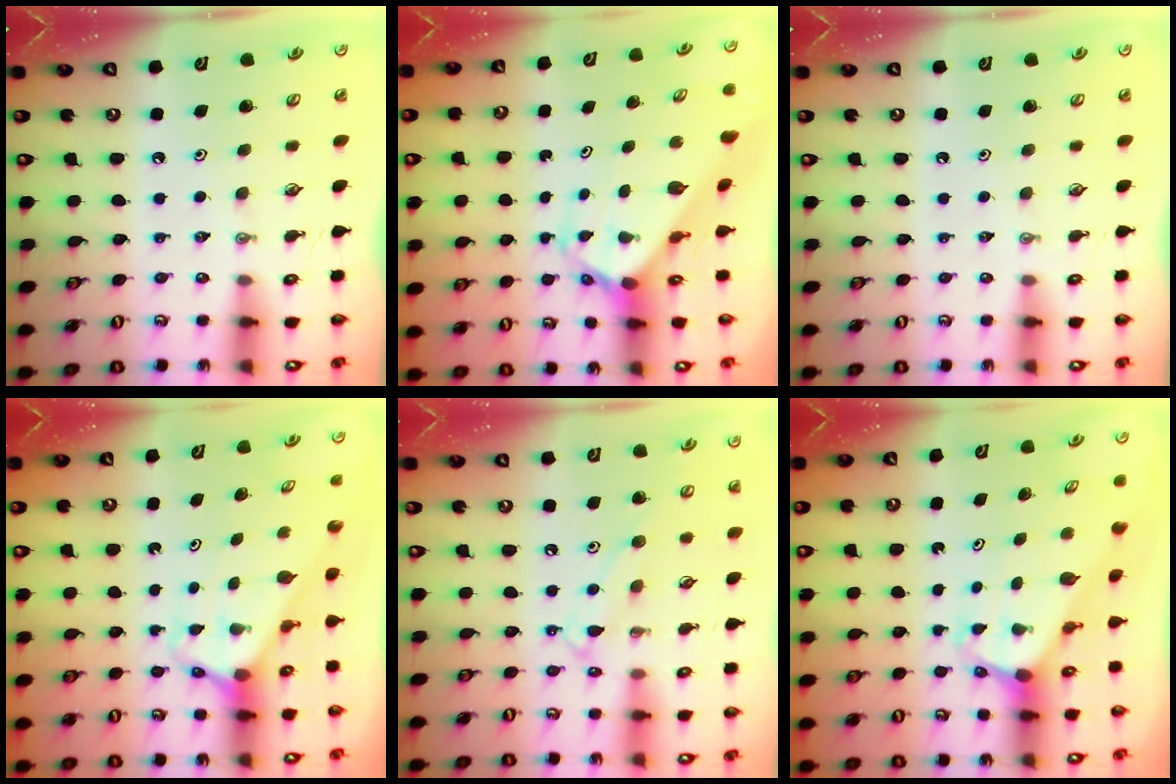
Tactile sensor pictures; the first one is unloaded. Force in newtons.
{"total": 2.8, "press": 2.8, "slide": 0.3}
{"total": 0.0}
{"total": 2.6, "press": 2.6, "slide": 0.1}
{"total": 9.7, "press": 9.7, "slide": 0.8}
{"total": 3.0, "press": 3.0, "slide": 0.1}